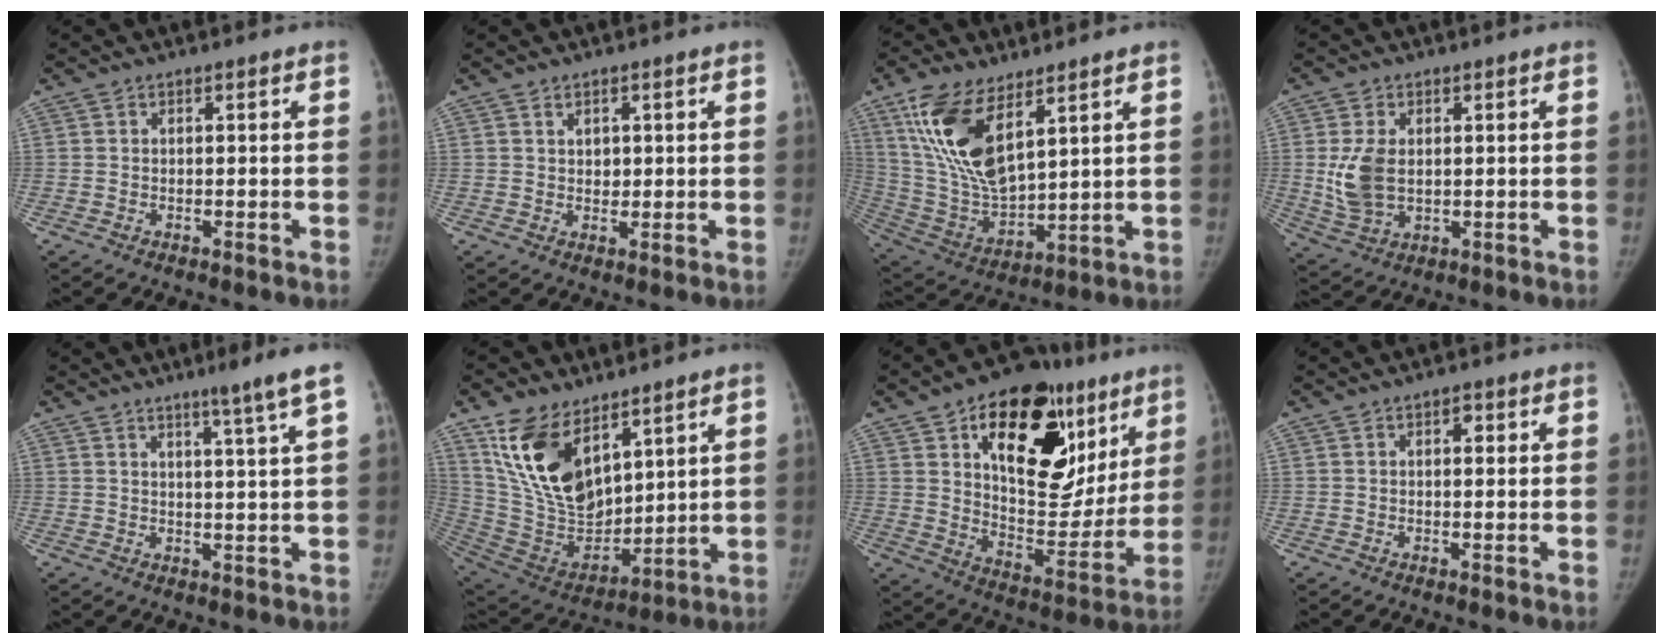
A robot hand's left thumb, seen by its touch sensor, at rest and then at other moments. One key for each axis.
{"total": 2.4, "fx": 1.1, "fy": 1.8, "fz": 1.2, "tx": -0.005, "ty": -0.007, "tz": 0.021}
{"total": 16.8, "fx": 8.8, "fy": 7.2, "fz": 12.4, "tx": -0.233, "ty": -0.040, "tz": 0.184}
{"total": 7.9, "fx": 0.8, "fy": 5.1, "fz": 6.0, "tx": -0.115, "ty": -0.006, "tz": 0.029}
{"total": 6.0, "fx": 3.7, "fy": -1.1, "fz": 4.6, "tx": -0.069, "ty": -0.024, "tz": 0.056}
{"total": 18.9, "fx": 10.6, "fy": 10.1, "fz": 11.8, "tx": -0.186, "ty": -0.059, "tz": 0.224}
{"total": 28.5, "fx": 12.8, "fy": 15.6, "fz": 20.2, "tx": -0.244, "ty": -0.016, "tz": 0.202}
{"total": 1.9, "fx": 0.7, "fy": 1.1, "fz": 1.4, "tx": -0.013, "ty": 0.001, "tz": 0.007}